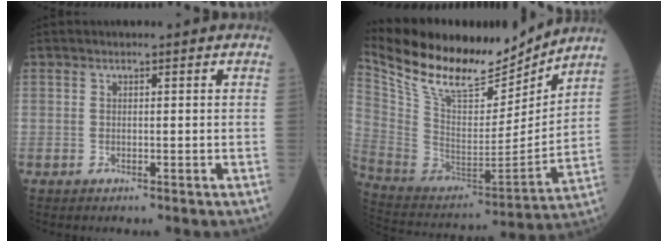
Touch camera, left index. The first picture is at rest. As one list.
[{"total": 21.5, "force": [18.4, 4.8, 10.0], "torque": [-0.193, -0.020, 0.321]}]